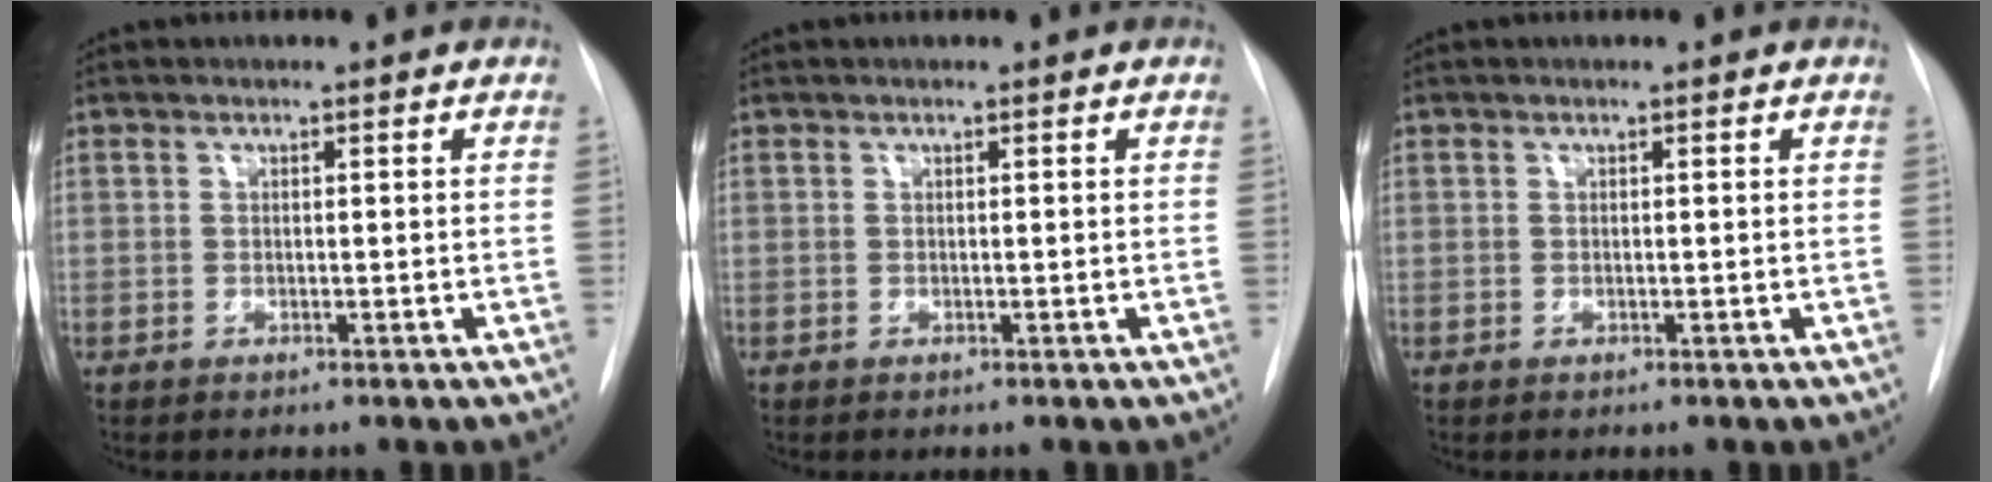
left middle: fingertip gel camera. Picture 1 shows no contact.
{"total": 0.0}
{"total": 0.0}